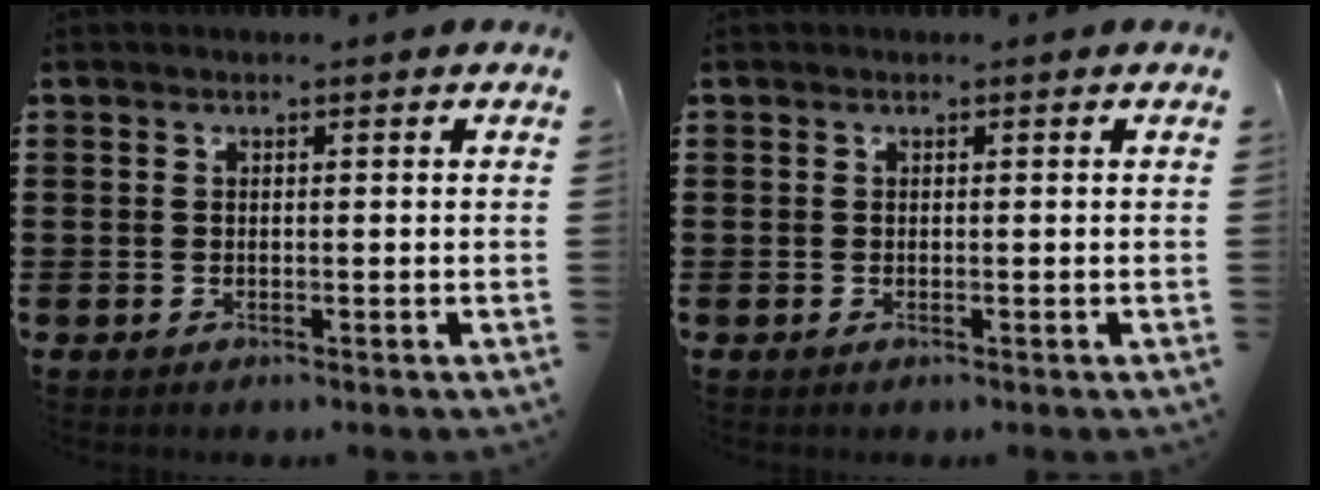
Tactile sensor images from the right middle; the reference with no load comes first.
{"total": 0.0}